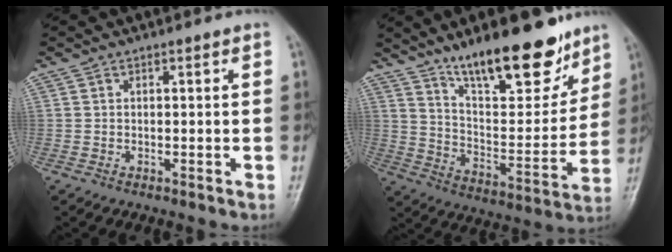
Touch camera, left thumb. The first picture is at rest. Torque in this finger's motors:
{"motor_torque": [1.74, 1.64, 1.43, -1.34, 0.07]}